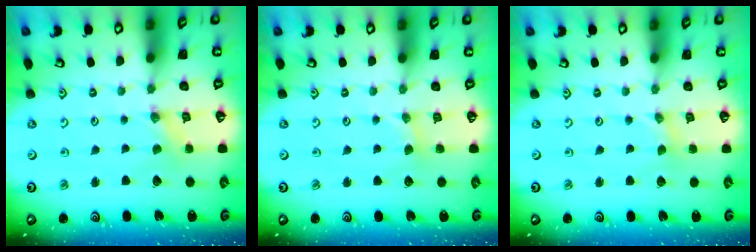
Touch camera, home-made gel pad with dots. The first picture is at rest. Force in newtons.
{"total": 1.7, "press": 1.7, "slide": 0.3}
{"total": 0.0}